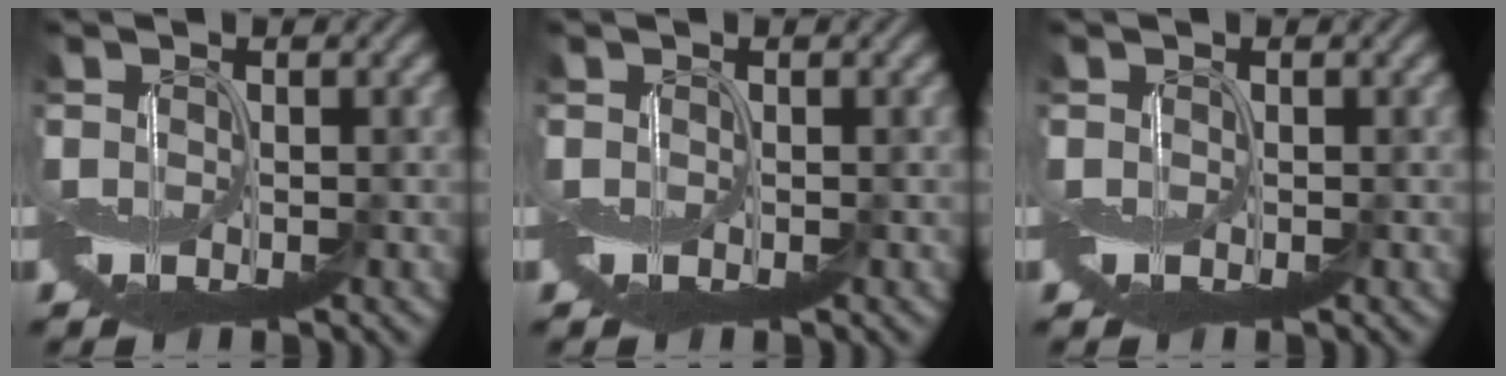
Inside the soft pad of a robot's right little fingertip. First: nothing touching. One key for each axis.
{"total": 0.0}
{"total": 0.0}